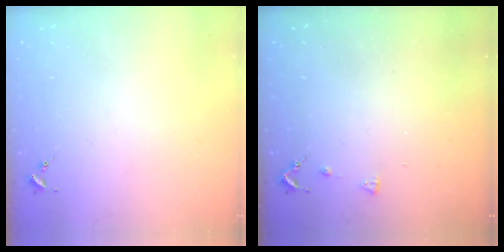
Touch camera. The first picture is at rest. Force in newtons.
{"total": 3.3, "press": 3.3, "slide": 0.6}